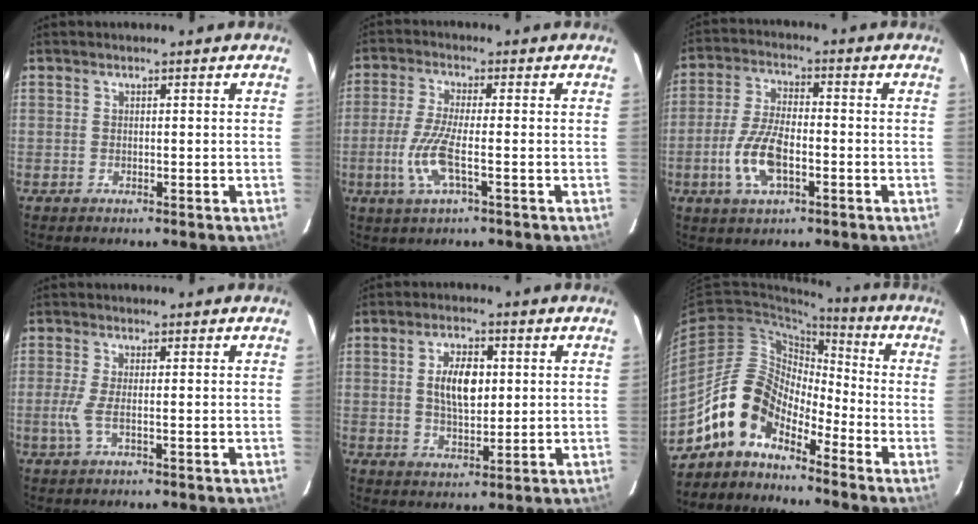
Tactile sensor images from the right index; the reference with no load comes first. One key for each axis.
{"total": 7.7, "fx": -2.4, "fy": 1.1, "fz": 7.3, "tx": -0.161, "ty": -0.009, "tz": -0.047}
{"total": 9.7, "fx": -3.2, "fy": 4.2, "fz": 8.2, "tx": -0.176, "ty": 0.000, "tz": -0.061}
{"total": 3.4, "fx": -0.7, "fy": 0.1, "fz": 3.3, "tx": -0.077, "ty": -0.003, "tz": -0.017}
{"total": 7.6, "fx": 1.3, "fy": 3.7, "fz": 6.5, "tx": -0.117, "ty": 0.007, "tz": 0.026}
{"total": 10.5, "fx": -8.0, "fy": 5.2, "fz": 4.4, "tx": -0.079, "ty": 0.033, "tz": -0.160}